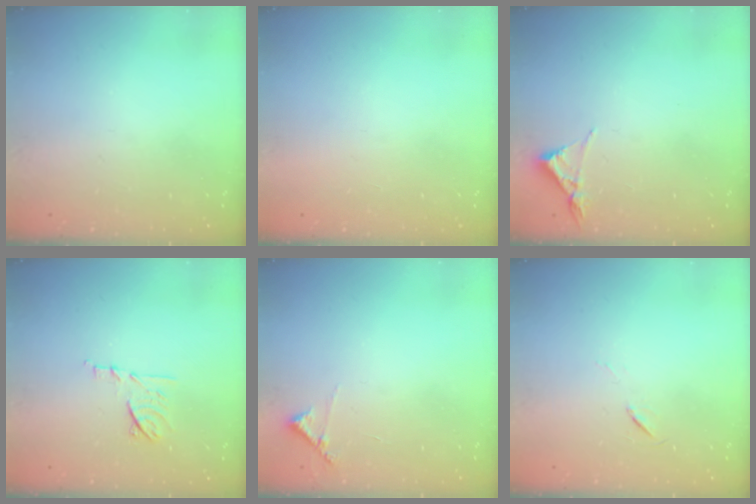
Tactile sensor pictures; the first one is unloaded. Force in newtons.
{"total": 1.5, "press": 1.5, "slide": 0.1}
{"total": 3.4, "press": 3.4, "slide": 0.5}
{"total": 8.2, "press": 8.2, "slide": 0.8}
{"total": 5.7, "press": 5.7, "slide": 0.3}
{"total": 5.5, "press": 5.1, "slide": 2.1}